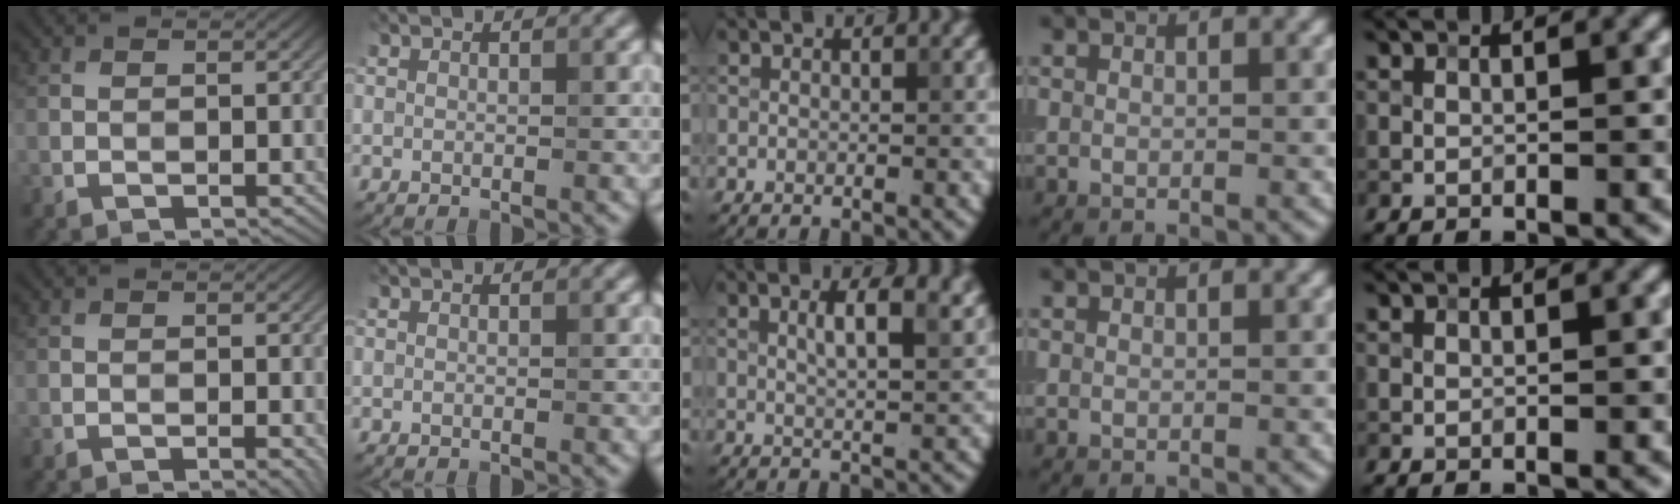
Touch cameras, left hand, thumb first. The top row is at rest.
{"thumb": {"total": 1.1, "force": [-0.5, 0.1, 1.0], "torque": [-0.013, -0.002, -0.008]}, "middle": {"total": 4.6, "force": [1.8, 1.6, 3.9], "torque": [-0.048, 0.009, 0.020]}}